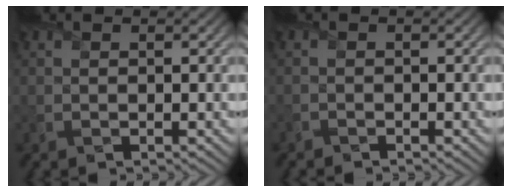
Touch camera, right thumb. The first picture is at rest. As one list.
[{"total": 1.1, "force": [-1.1, -0.1, -0.2], "torque": [0.004, -0.008, -0.025]}]